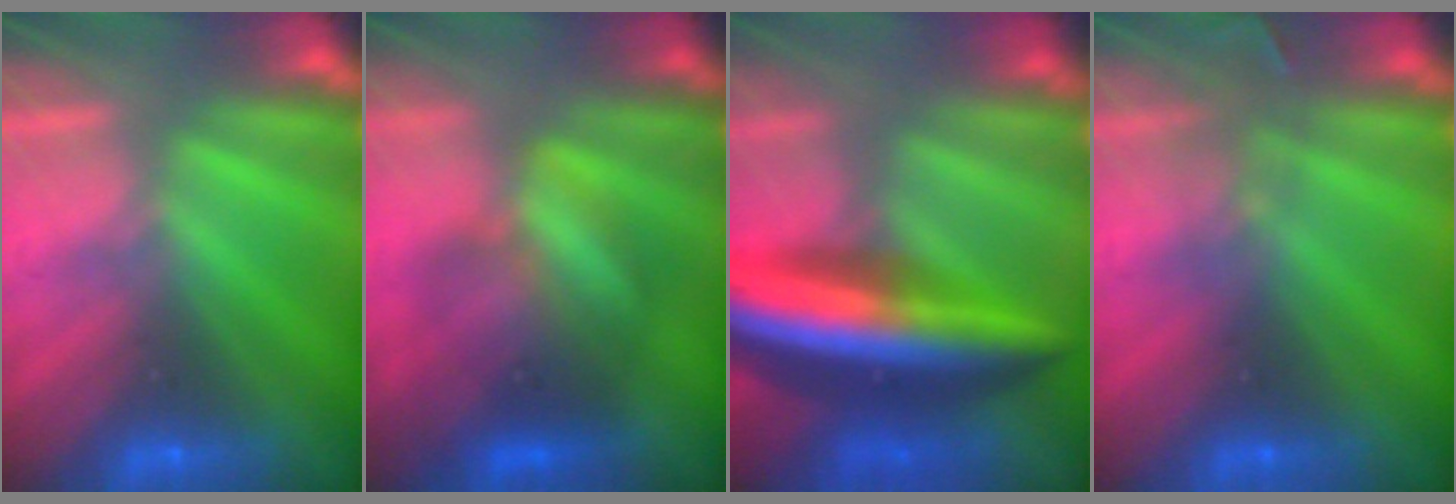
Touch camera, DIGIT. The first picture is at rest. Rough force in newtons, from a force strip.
{"total": 4.6}
{"total": 9.4}
{"total": 2.9}